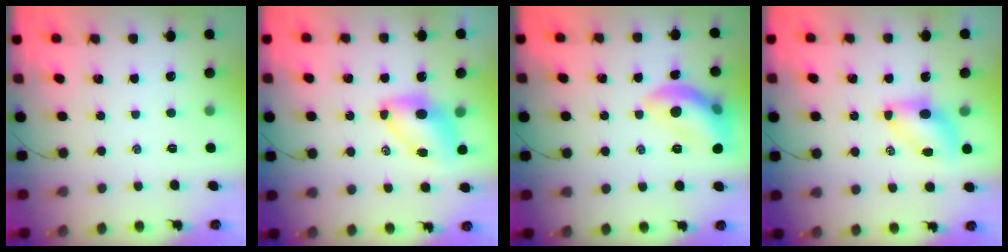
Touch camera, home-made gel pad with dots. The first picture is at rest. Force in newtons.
{"total": 7.2, "press": 7.1, "slide": 0.9}
{"total": 12.7, "press": 12.7, "slide": 1.0}
{"total": 6.6, "press": 6.6, "slide": 0.8}